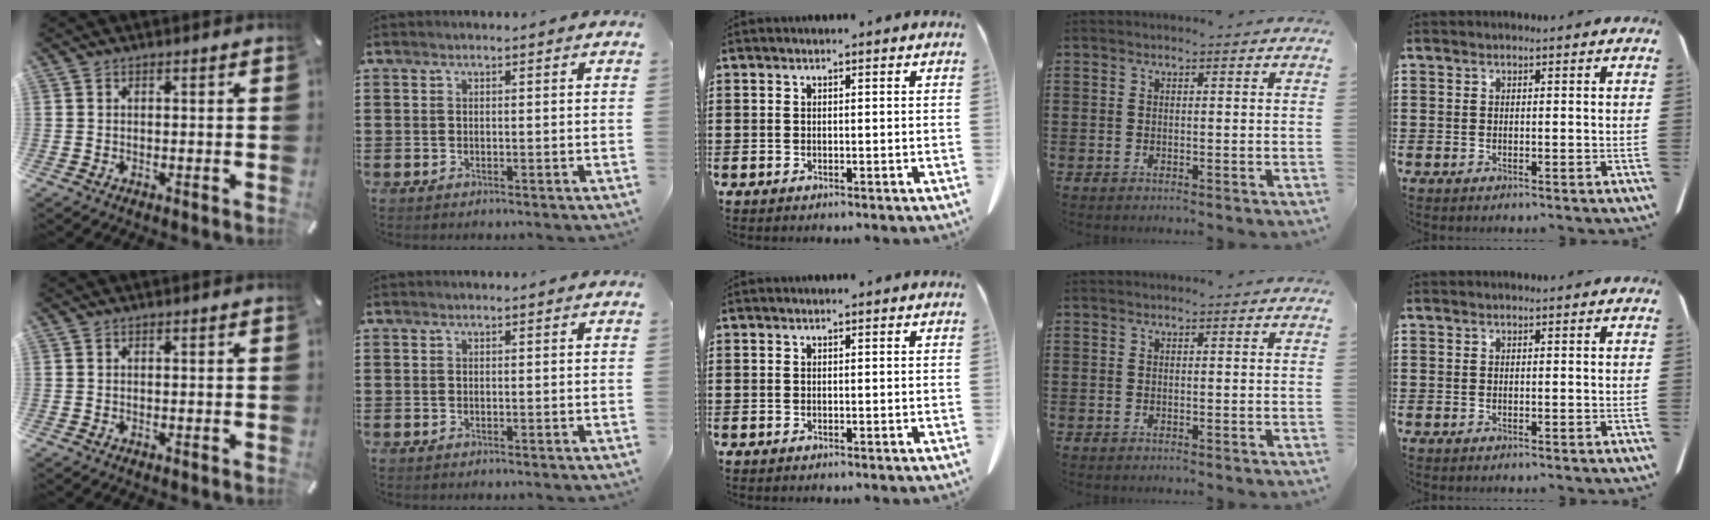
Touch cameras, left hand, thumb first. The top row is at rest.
{}